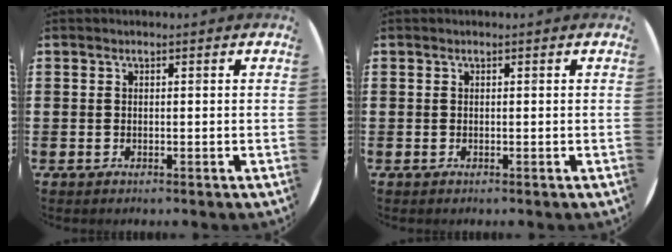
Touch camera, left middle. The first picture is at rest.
{"total": 0.0}